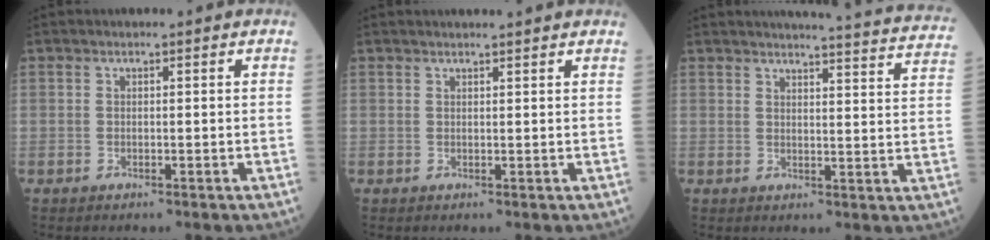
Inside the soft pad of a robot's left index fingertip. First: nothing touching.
{"total": 4.8, "force": [4.5, 0.0, 1.7], "torque": [-0.021, 0.022, 0.049]}
{"total": 18.3, "force": [17.7, 0.3, 4.6], "torque": [-0.051, -0.083, 0.182]}